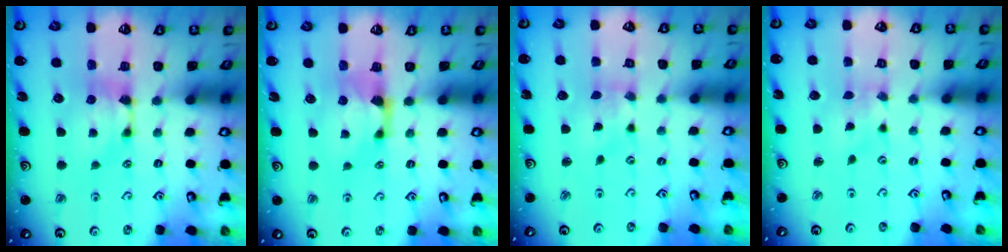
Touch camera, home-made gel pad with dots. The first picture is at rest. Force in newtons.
{"total": 1.2, "press": 0.2, "slide": 1.2}
{"total": 2.0, "press": 1.7, "slide": 1.0}
{"total": 3.4, "press": 3.2, "slide": 0.8}